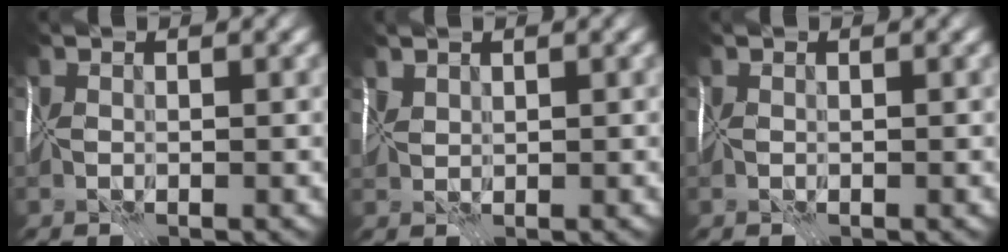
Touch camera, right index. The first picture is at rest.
{"total": 1.3, "force": [1.0, 0.7, 0.4], "torque": [-0.013, 0.004, 0.023]}
{"total": 0.0}